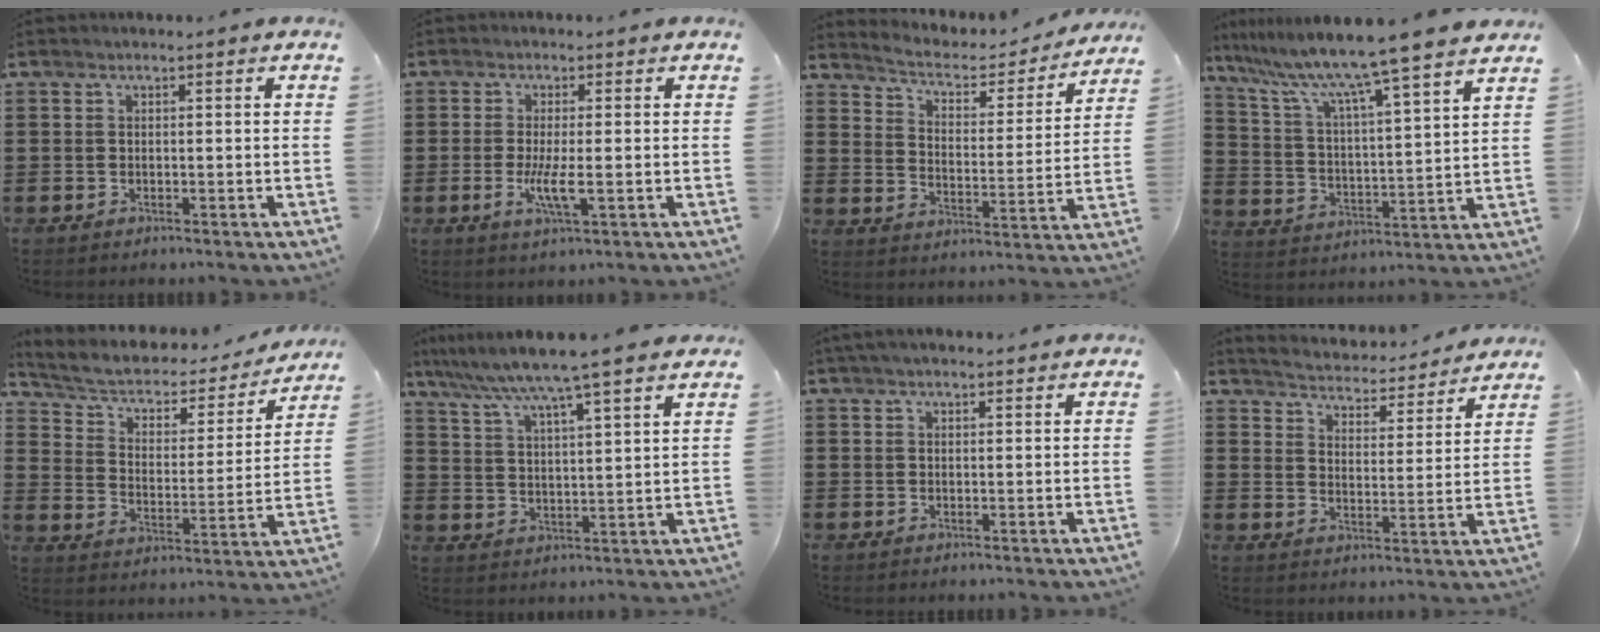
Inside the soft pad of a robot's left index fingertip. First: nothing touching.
{"total": 4.6, "force": [-1.0, 0.6, 4.4], "torque": [-0.089, -0.011, -0.020]}
{"total": 3.2, "force": [2.8, 1.0, 1.0], "torque": [-0.039, -0.026, 0.038]}
{"total": 9.1, "force": [7.9, -1.4, 4.4], "torque": [-0.118, -0.063, 0.126]}
{"total": 4.4, "force": [3.0, 2.3, 2.3], "torque": [-0.062, -0.022, 0.044]}
{"total": 6.4, "force": [5.6, -1.3, 2.8], "torque": [-0.078, -0.039, 0.089]}
{"total": 2.1, "force": [1.8, 0.4, 0.9], "torque": [-0.022, 0.004, 0.035]}
{"total": 4.0, "force": [4.0, -0.4, 0.0], "torque": [-0.026, -0.041, 0.062]}